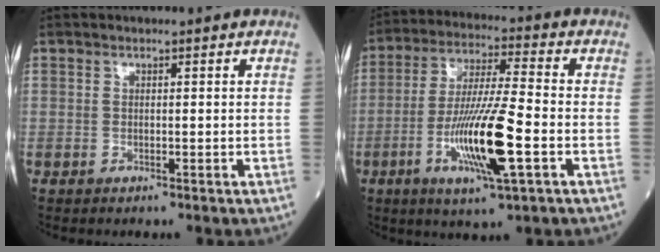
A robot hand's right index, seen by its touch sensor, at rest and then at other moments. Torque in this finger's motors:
{"motor_torque": [1.27, -0.87, 0.60, 0.21]}